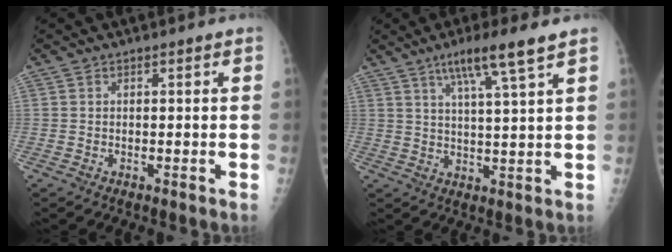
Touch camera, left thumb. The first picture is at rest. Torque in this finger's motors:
{"motor_torque": [1.32, 0.10, 0.55, -0.32, 0.20]}